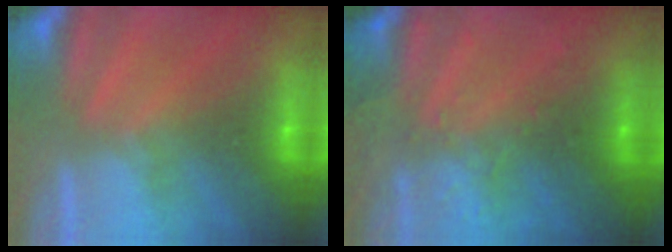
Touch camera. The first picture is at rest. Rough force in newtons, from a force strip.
{"total": 2.9}